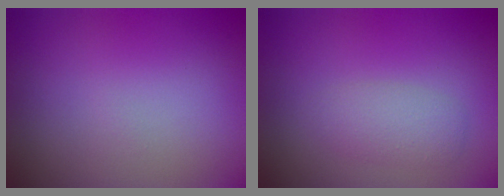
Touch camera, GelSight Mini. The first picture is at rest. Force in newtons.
{"total": 2.1, "press": 2.1, "slide": 0.1}